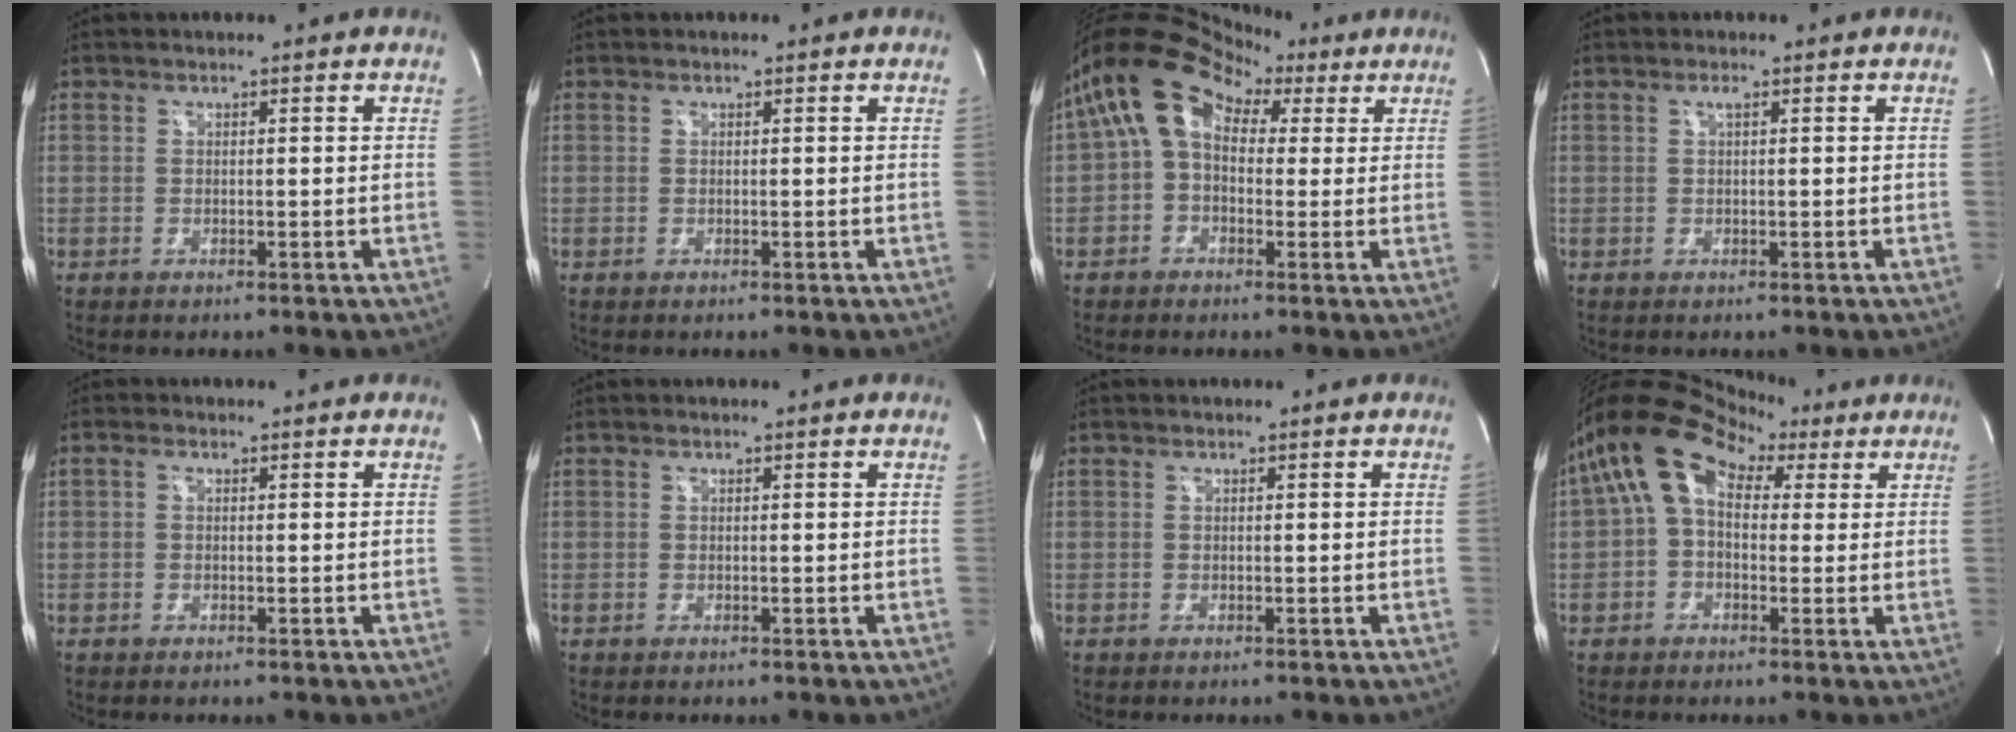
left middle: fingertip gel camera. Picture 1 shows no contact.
{"total": 0.0}
{"total": 12.1, "force": [4.3, 8.1, 8.0], "torque": [-0.150, 0.072, 0.069]}
{"total": 0.7, "force": [0.3, 0.1, 0.7], "torque": [-0.013, 0.003, 0.005]}
{"total": 0.6, "force": [0.1, 0.4, 0.5], "torque": [-0.010, 0.002, -0.002]}
{"total": 0.0}
{"total": 0.0}
{"total": 11.9, "force": [4.3, 7.5, 8.2], "torque": [-0.158, 0.072, 0.071]}